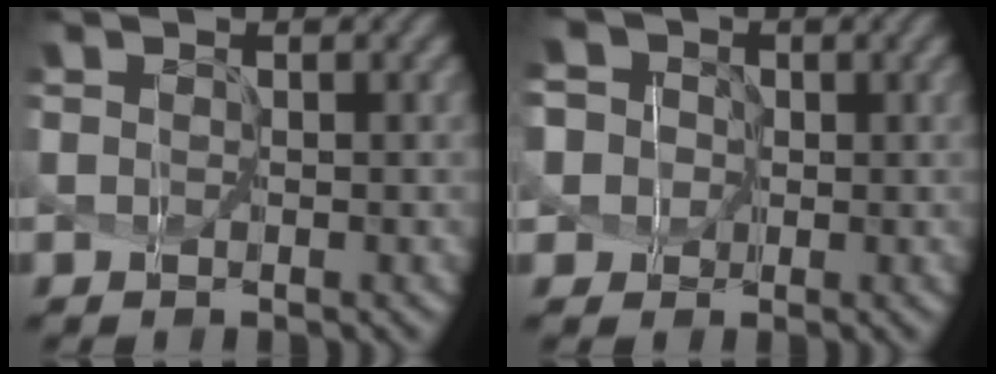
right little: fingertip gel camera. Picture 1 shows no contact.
{"total": 6.4, "force": [0.4, 6.0, 2.3], "torque": [-0.063, 0.037, -0.034]}